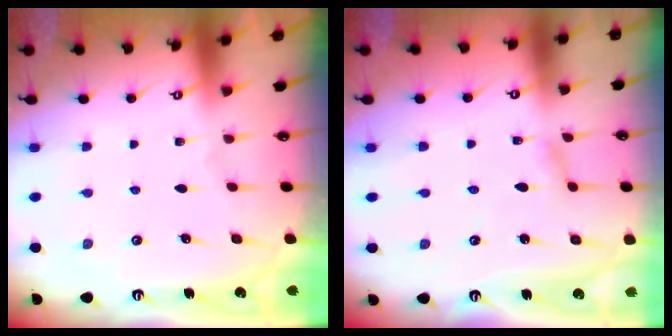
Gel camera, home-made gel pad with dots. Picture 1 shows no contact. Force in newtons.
{"total": 2.5, "press": 2.5, "slide": 0.1}